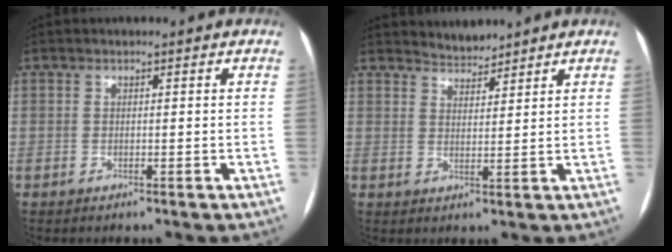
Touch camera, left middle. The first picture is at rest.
{"total": 3.0, "force": [3.0, 0.5, -0.1], "torque": [-0.001, 0.006, 0.056]}